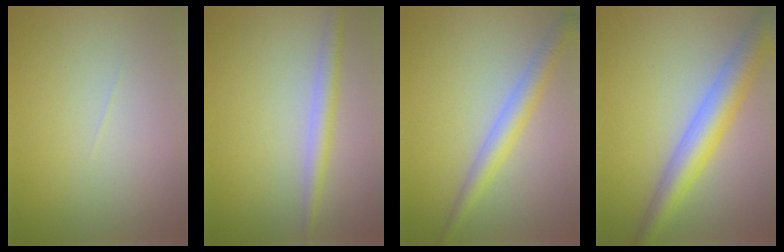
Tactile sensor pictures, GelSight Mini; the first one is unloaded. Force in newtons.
{"total": 2.5, "press": 2.5, "slide": 0.1}
{"total": 3.2, "press": 3.2, "slide": 0.1}
{"total": 5.9, "press": 5.9, "slide": 0.2}